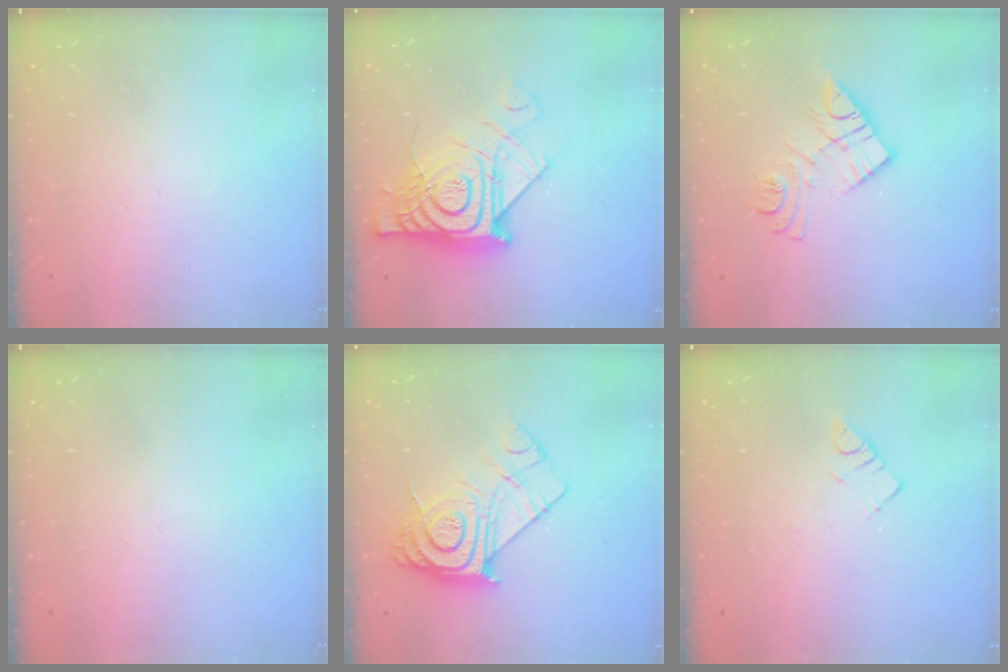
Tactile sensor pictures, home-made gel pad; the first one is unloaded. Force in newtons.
{"total": 15.9, "press": 15.7, "slide": 1.9}
{"total": 11.7, "press": 11.7, "slide": 0.9}
{"total": 0.0}
{"total": 14.6, "press": 14.5, "slide": 0.9}
{"total": 3.4, "press": 3.3, "slide": 0.6}